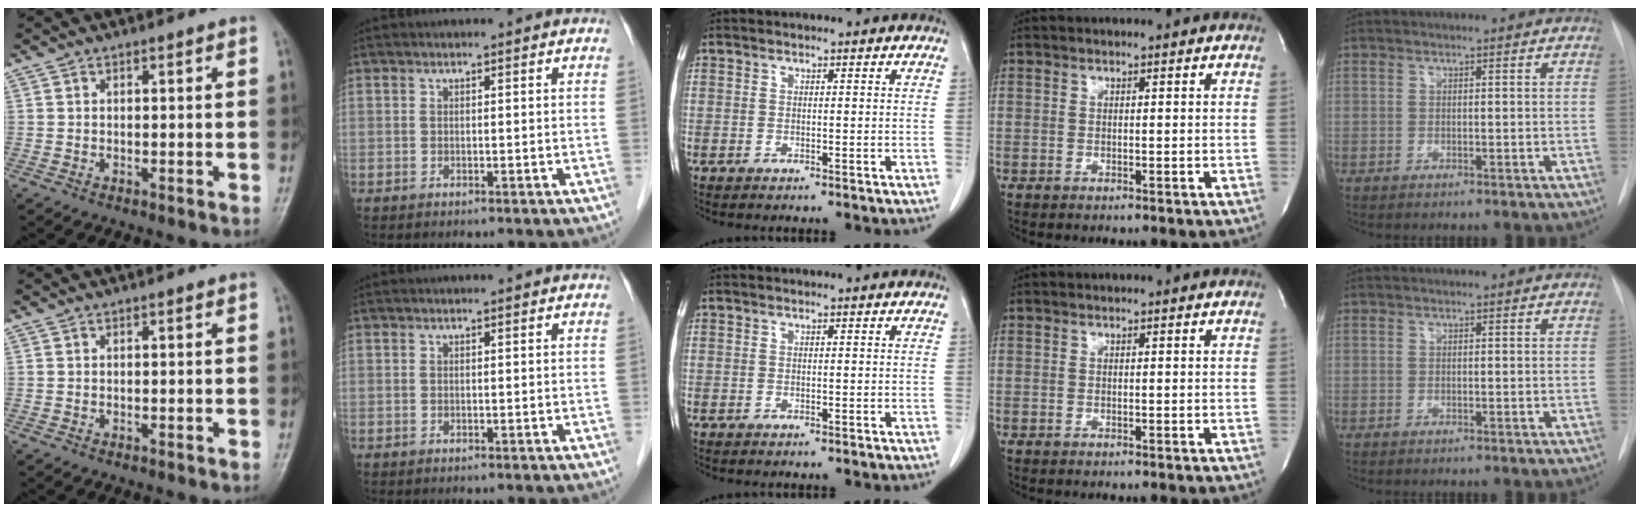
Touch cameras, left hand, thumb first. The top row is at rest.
{}